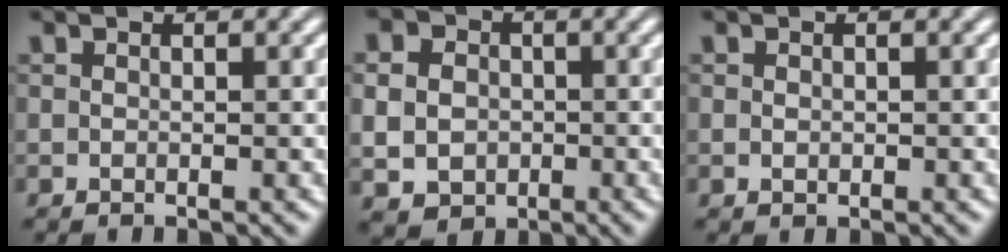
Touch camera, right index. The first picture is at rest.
{"total": 5.5, "force": [-0.5, 4.9, 2.5], "torque": [-0.040, -0.022, -0.004]}
{"total": 0.0}